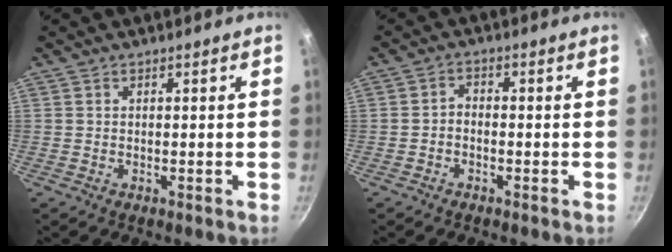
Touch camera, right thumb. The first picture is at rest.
{"total": 2.2, "force": [-1.1, 1.4, 1.3], "torque": [-0.021, 0.019, -0.023]}